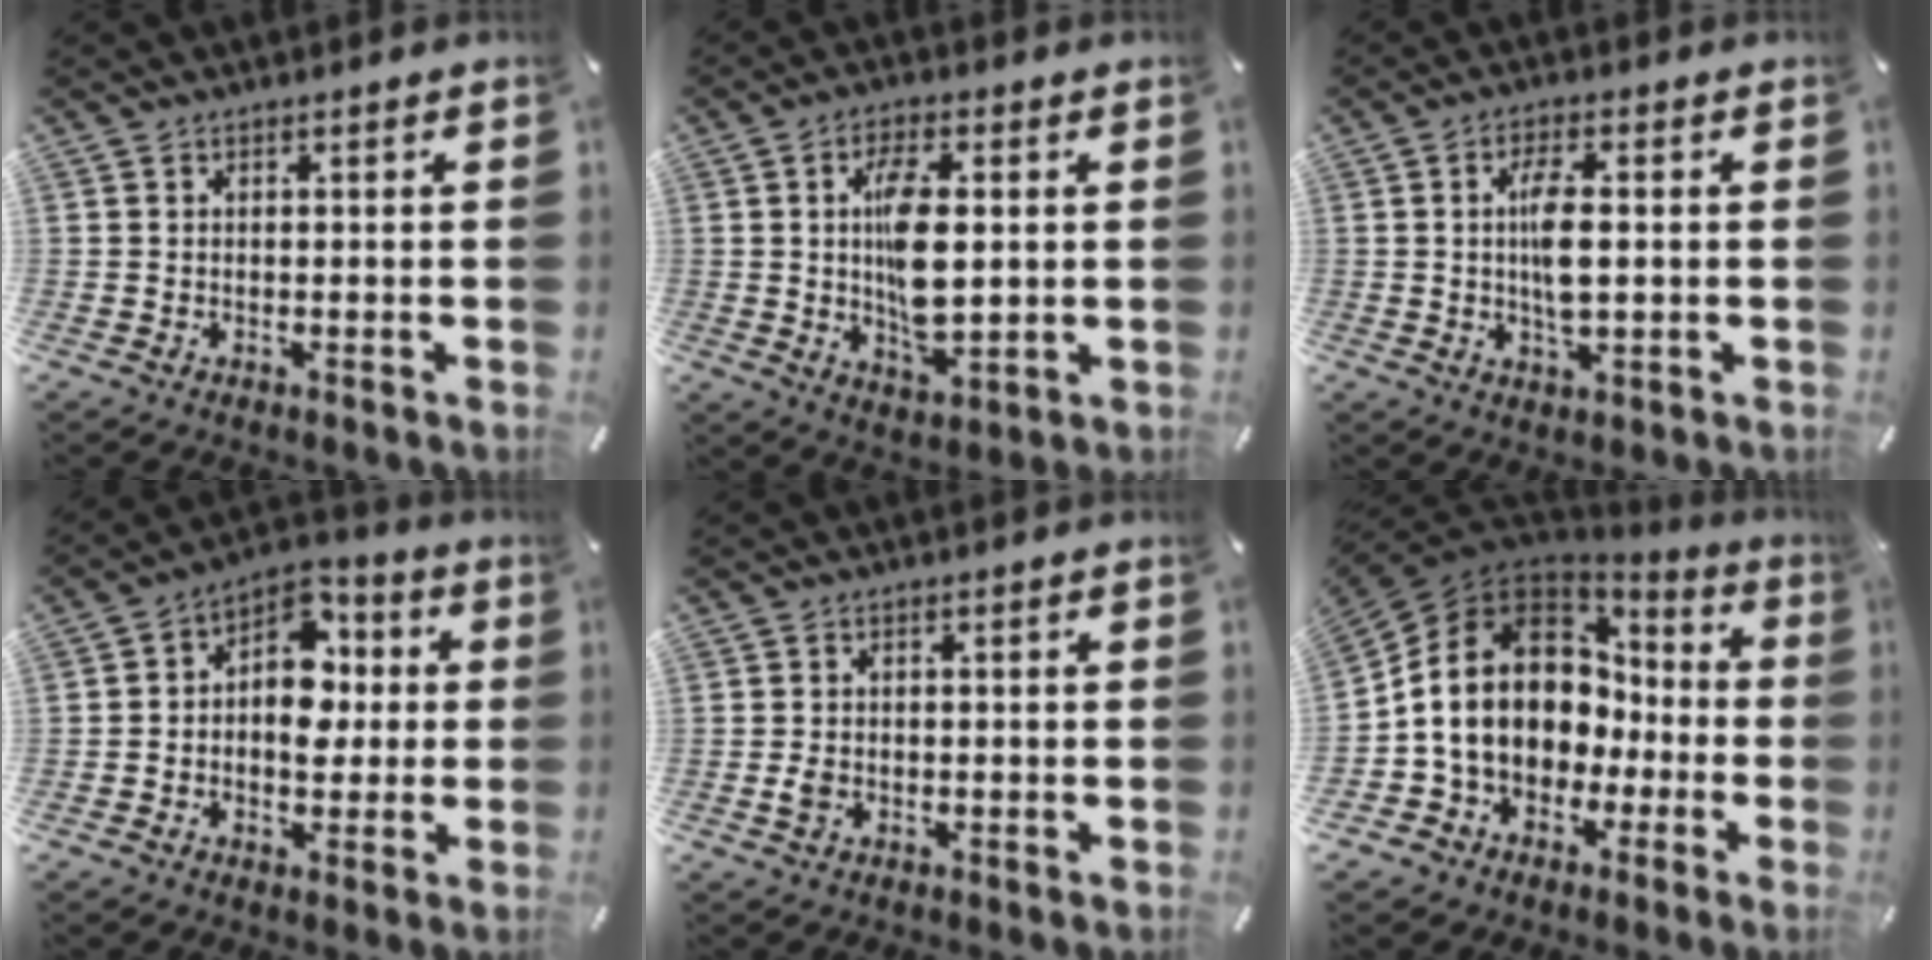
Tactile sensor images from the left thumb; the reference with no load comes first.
{"total": 10.6, "force": [1.0, 4.7, 9.4], "torque": [-0.187, -0.012, 0.008]}
{"total": 7.1, "force": [0.6, 2.3, 6.7], "torque": [-0.147, -0.004, 0.002]}
{"total": 10.6, "force": [-0.2, 8.2, 6.8], "torque": [-0.088, 0.004, -0.004]}
{"total": 2.0, "force": [-0.5, 1.4, 1.4], "torque": [-0.031, 0.001, -0.011]}
{"total": 15.0, "force": [0.8, 12.7, 8.0], "torque": [-0.170, -0.001, 0.016]}